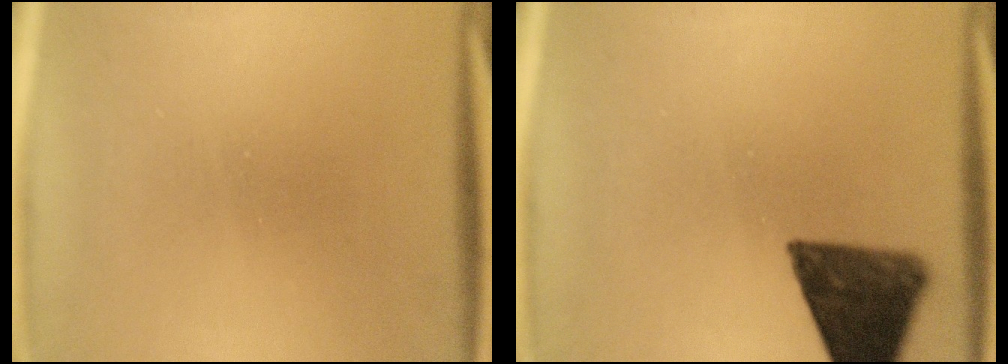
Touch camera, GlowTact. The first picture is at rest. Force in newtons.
{"total": 11.5}